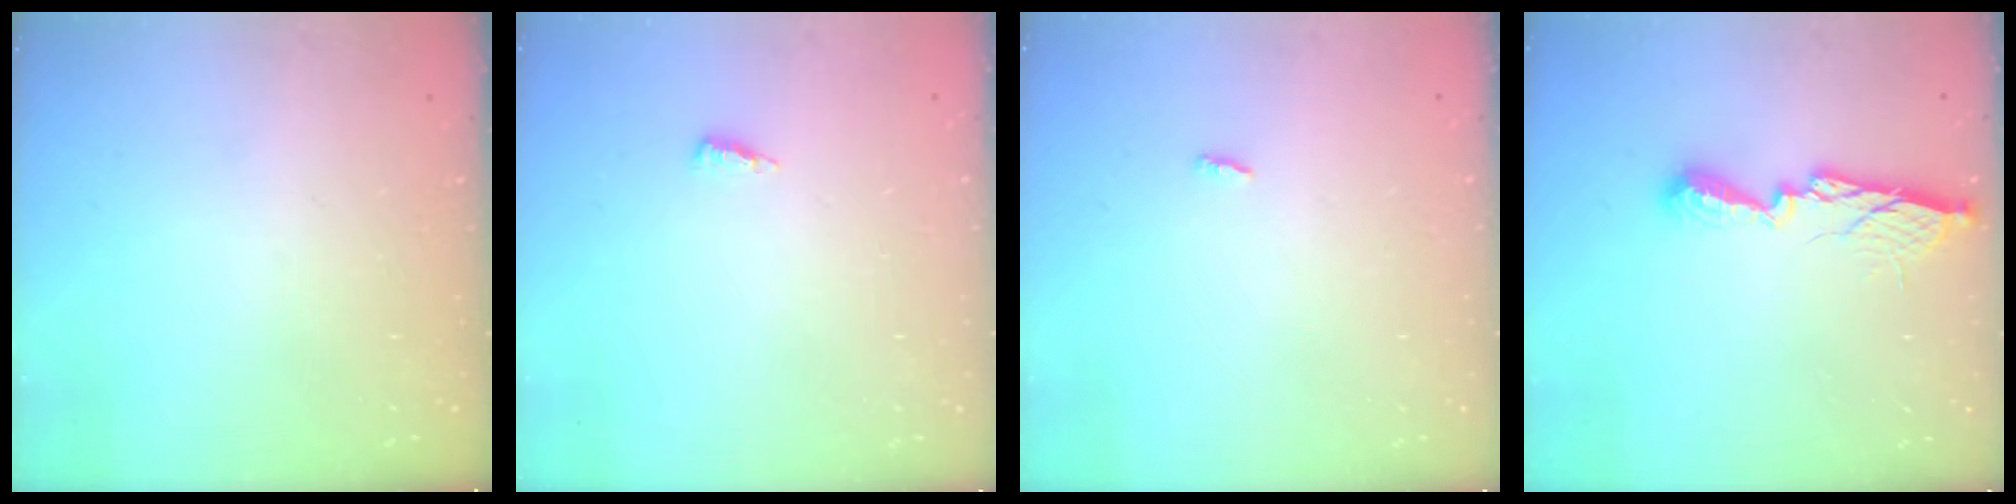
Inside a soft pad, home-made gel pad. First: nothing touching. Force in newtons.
{"total": 4.2, "press": 4.2, "slide": 0.6}
{"total": 1.9, "press": 1.9, "slide": 0.2}
{"total": 11.0, "press": 11.0, "slide": 0.4}